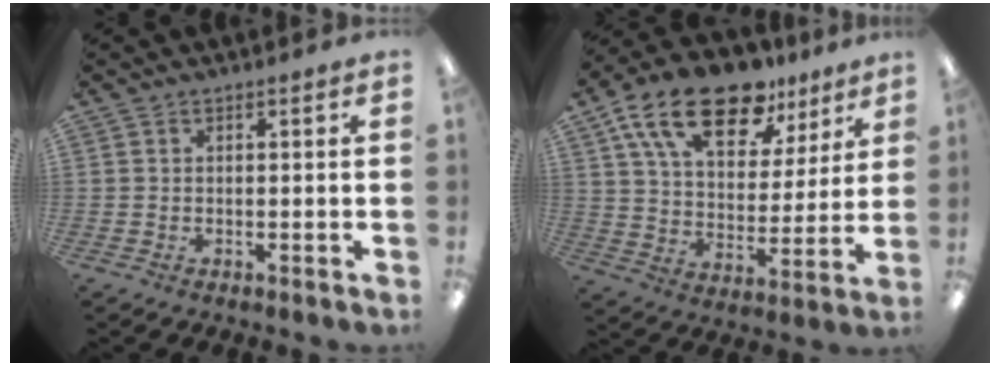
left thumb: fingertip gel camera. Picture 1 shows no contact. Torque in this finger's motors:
{"motor_torque": [0.73, 0.47, 1.82, -0.95, 0.41]}